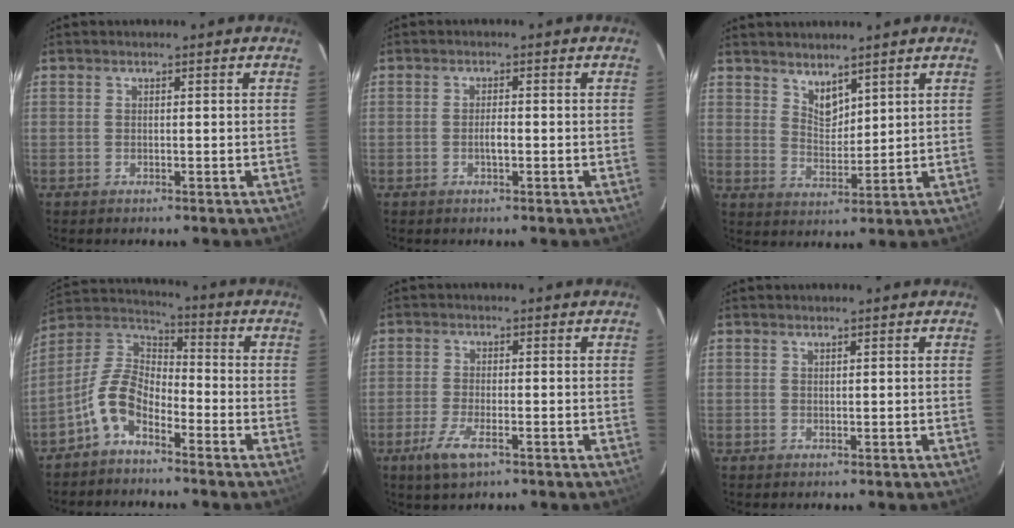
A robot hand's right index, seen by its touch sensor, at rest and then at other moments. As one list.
[{"total": 1.9, "force": [-0.6, 0.5, 1.7], "torque": [-0.031, -0.001, -0.011]}, {"total": 4.7, "force": [3.9, 1.9, 1.7], "torque": [-0.024, -0.005, 0.074]}, {"total": 9.1, "force": [-5.3, 4.6, 5.8], "torque": [-0.126, 0.021, -0.115]}, {"total": 5.6, "force": [-3.2, 1.7, 4.2], "torque": [-0.105, -0.012, -0.061]}, {"total": 0.0}]